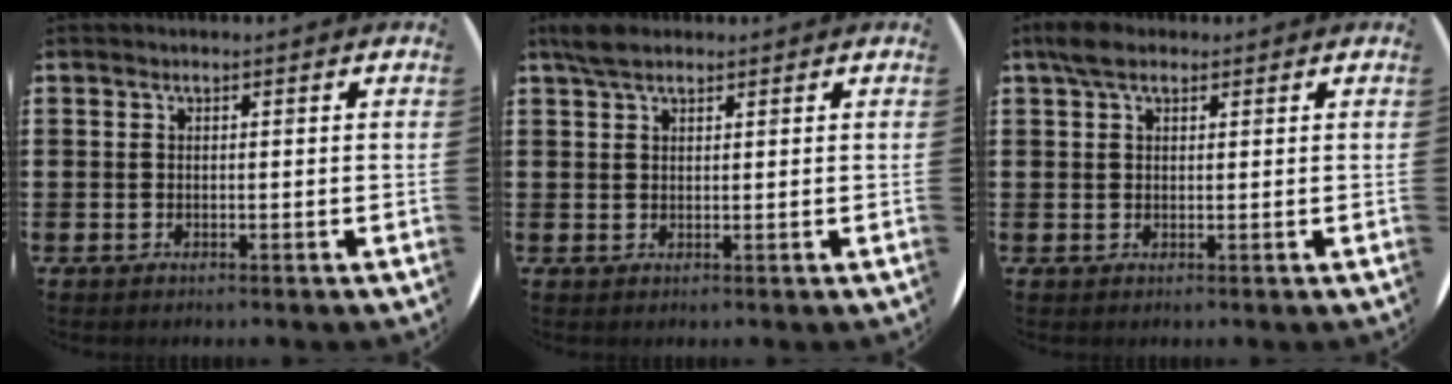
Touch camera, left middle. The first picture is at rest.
{"total": 3.2, "force": [2.4, 1.2, 1.7], "torque": [-0.039, 0.008, 0.046]}
{"total": 3.1, "force": [2.1, 1.4, 1.8], "torque": [-0.031, 0.006, 0.036]}